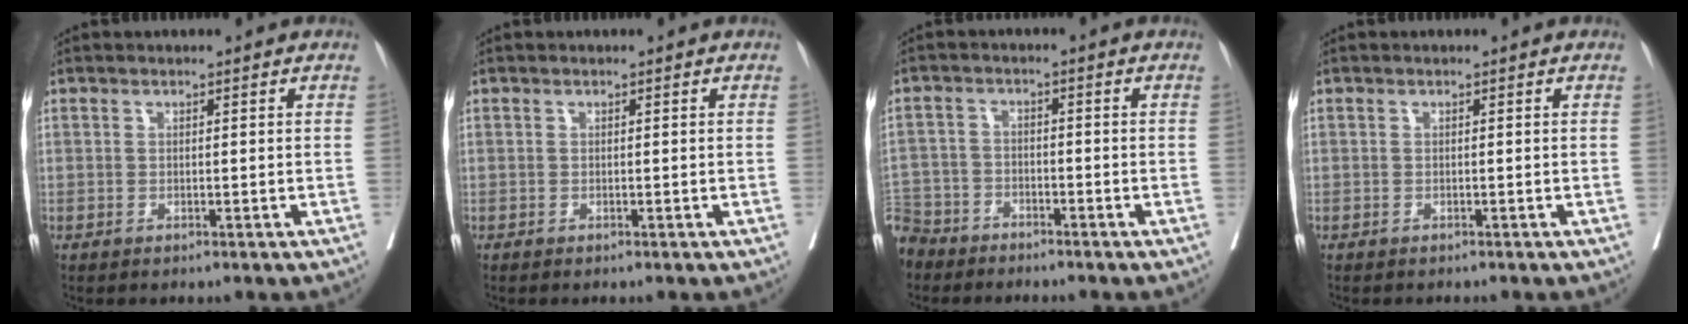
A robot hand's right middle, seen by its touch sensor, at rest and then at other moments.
{"total": 0.0}
{"total": 9.1, "force": [-7.4, 5.1, 1.4], "torque": [-0.054, -0.002, -0.143]}
{"total": 0.6, "force": [-0.6, 0.1, 0.2], "torque": [-0.008, -0.002, -0.011]}